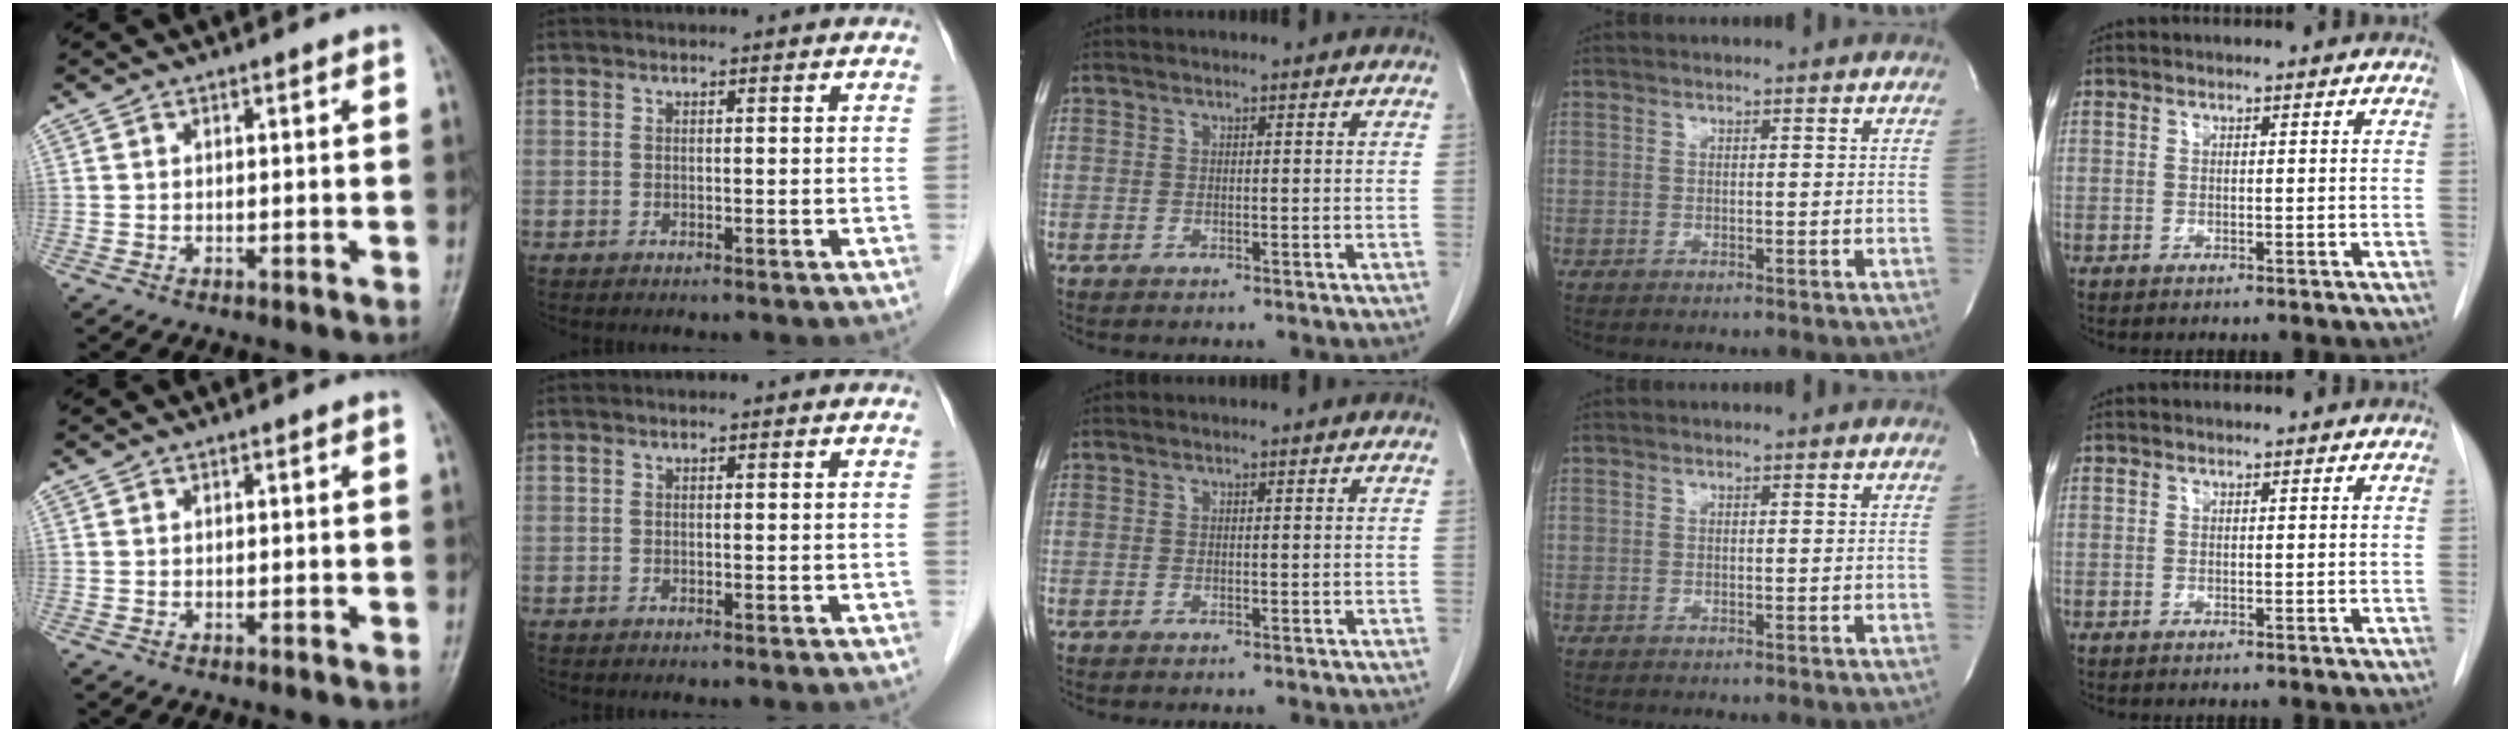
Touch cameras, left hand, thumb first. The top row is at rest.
{}